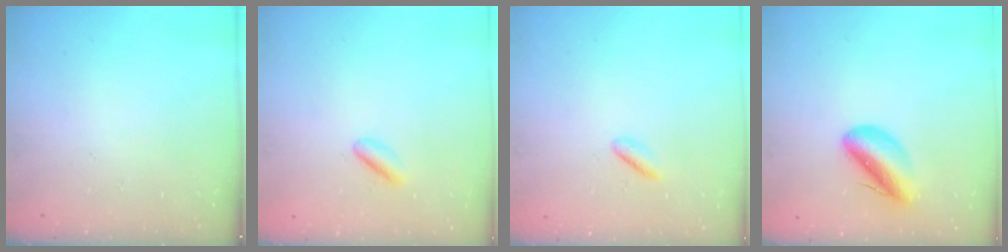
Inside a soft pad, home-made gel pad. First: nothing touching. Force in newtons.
{"total": 2.6, "press": 2.4, "slide": 1.0}
{"total": 1.0, "press": 0.7, "slide": 0.6}
{"total": 8.7, "press": 8.5, "slide": 2.1}